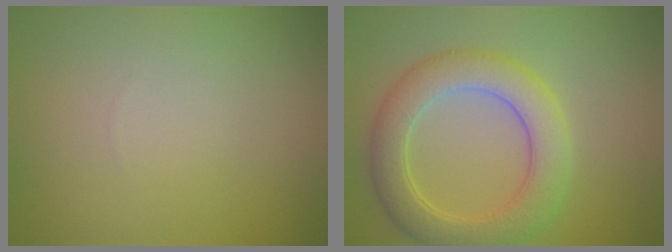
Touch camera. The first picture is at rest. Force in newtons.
{"total": 5.5, "press": 5.5, "slide": 0.4}